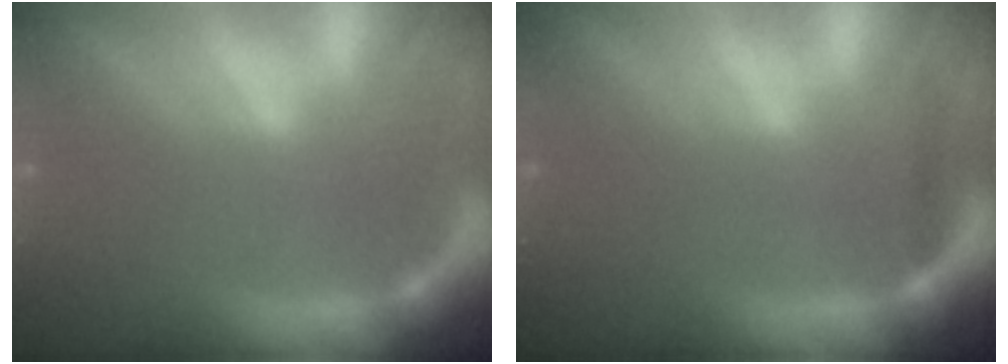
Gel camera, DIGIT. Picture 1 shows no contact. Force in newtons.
{"total": 0.9}